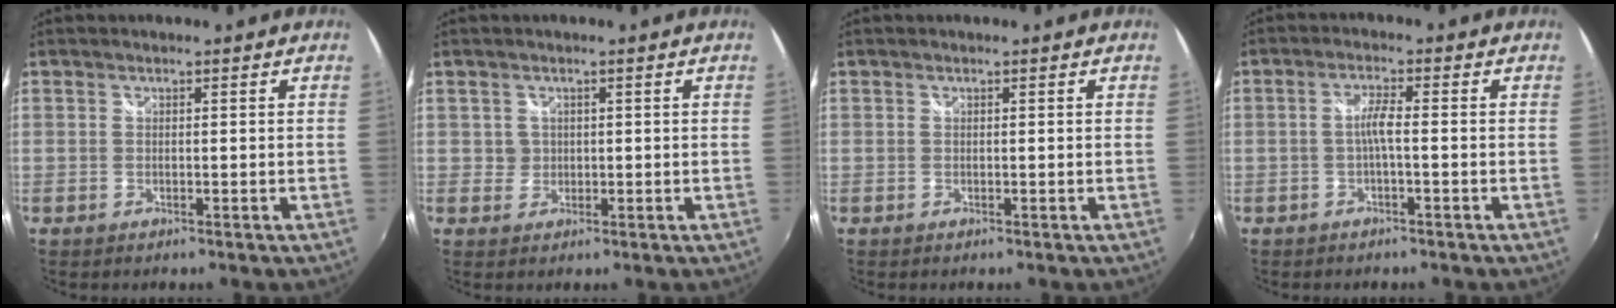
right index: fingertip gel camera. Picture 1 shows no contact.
{"total": 1.7, "force": [0.2, 1.7, -0.1], "torque": [0.007, 0.005, 0.005]}
{"total": 0.0}
{"total": 2.5, "force": [-1.0, -0.1, 2.3], "torque": [-0.051, 0.005, -0.021]}